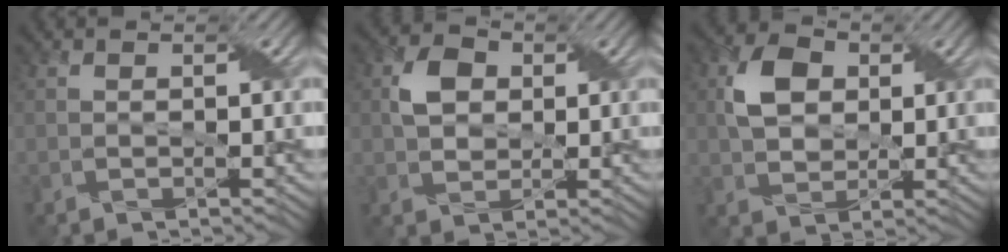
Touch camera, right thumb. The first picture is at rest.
{"total": 4.4, "force": [0.9, 3.4, 2.6], "torque": [-0.058, 0.008, 0.013]}
{"total": 6.0, "force": [1.4, 4.4, 3.8], "torque": [-0.086, 0.009, 0.025]}